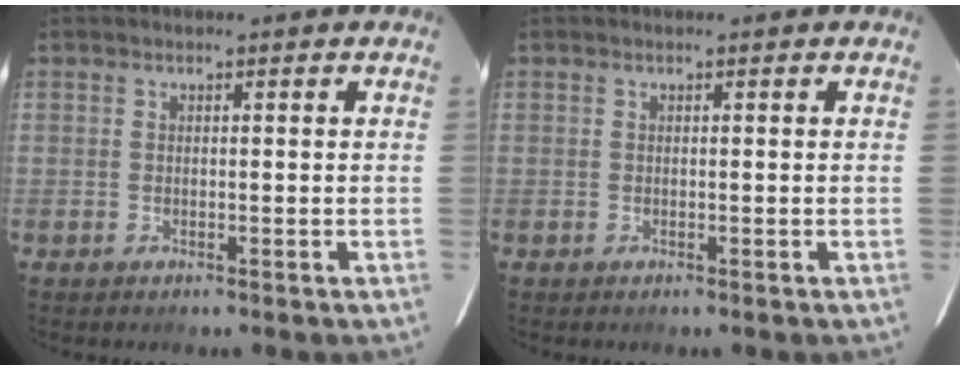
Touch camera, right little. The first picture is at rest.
{"total": 0.0}